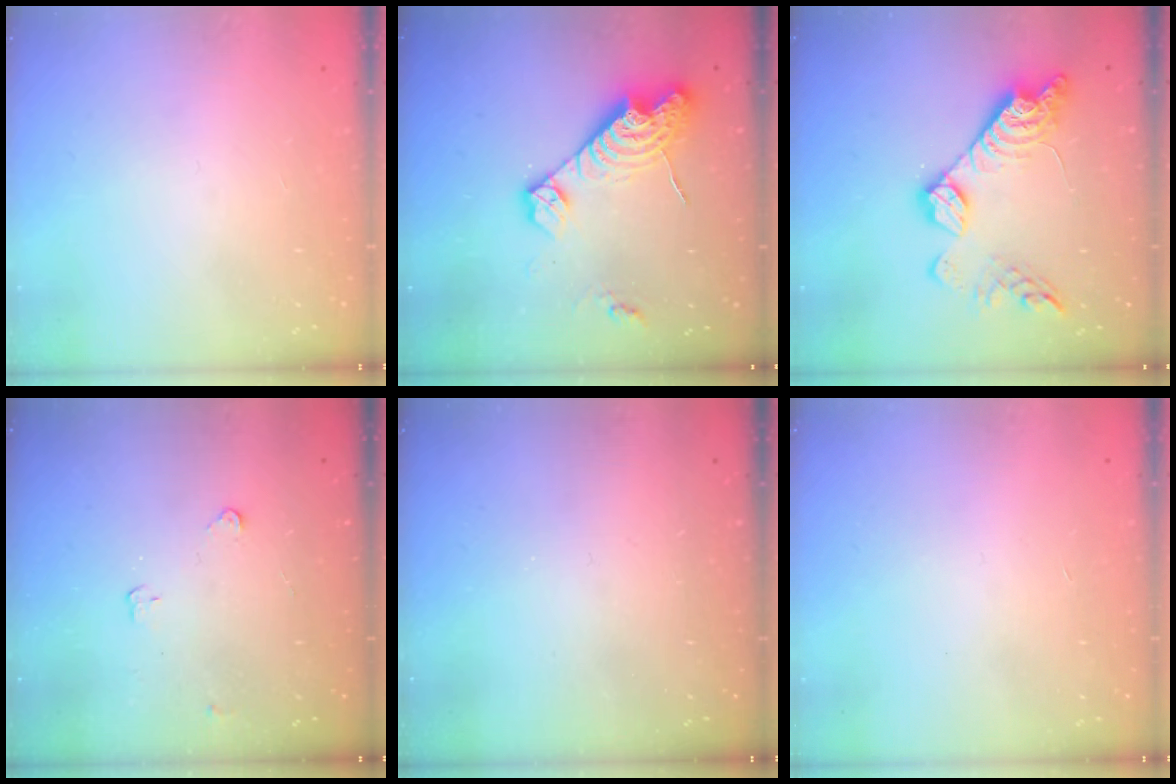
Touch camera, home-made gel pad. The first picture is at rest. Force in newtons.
{"total": 14.7, "press": 14.6, "slide": 1.2}
{"total": 16.0, "press": 15.9, "slide": 1.1}
{"total": 3.2, "press": 3.1, "slide": 0.4}
{"total": 0.0}
{"total": 0.0}